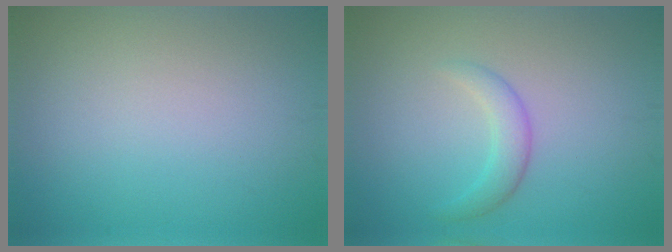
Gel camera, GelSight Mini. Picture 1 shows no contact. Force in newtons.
{"total": 2.1, "press": 2.1, "slide": 0.1}